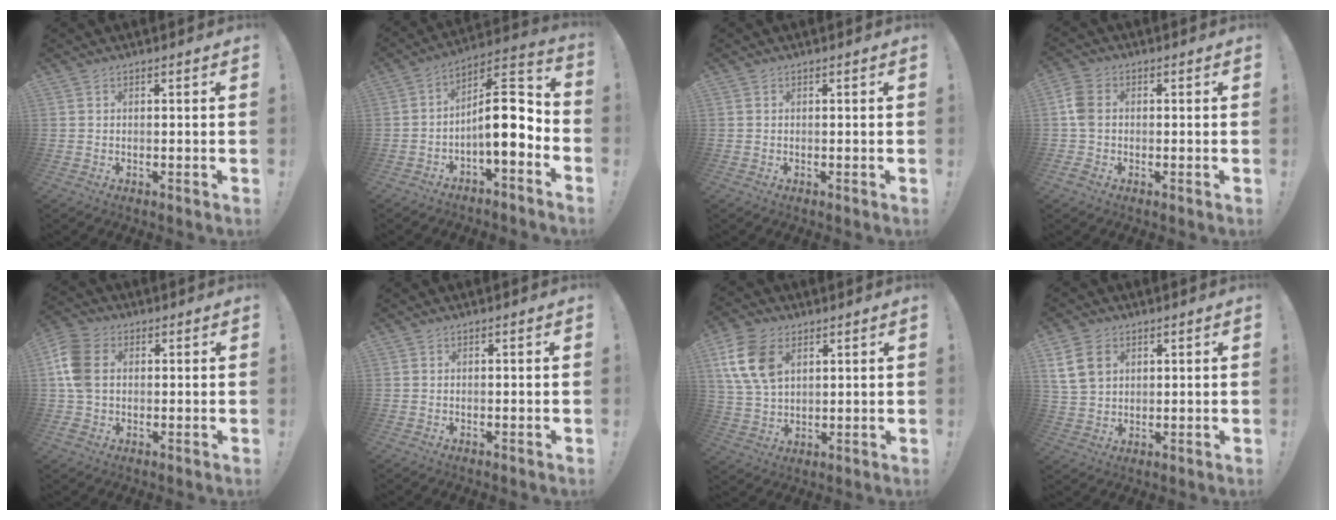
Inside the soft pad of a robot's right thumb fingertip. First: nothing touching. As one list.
[{"total": 13.0, "force": [-2.2, 5.0, 11.8], "torque": [-0.179, 0.006, -0.036]}, {"total": 0.0}, {"total": 7.4, "force": [-0.3, 5.6, 4.8], "torque": [-0.103, 0.009, -0.002]}, {"total": 11.2, "force": [1.2, 8.2, 7.6], "torque": [-0.162, 0.010, 0.028]}, {"total": 0.0}, {"total": 14.3, "force": [5.8, 9.9, 8.6], "torque": [-0.176, -0.009, 0.115]}, {"total": 10.1, "force": [3.9, 7.4, 5.7], "torque": [-0.107, -0.004, 0.081]}]